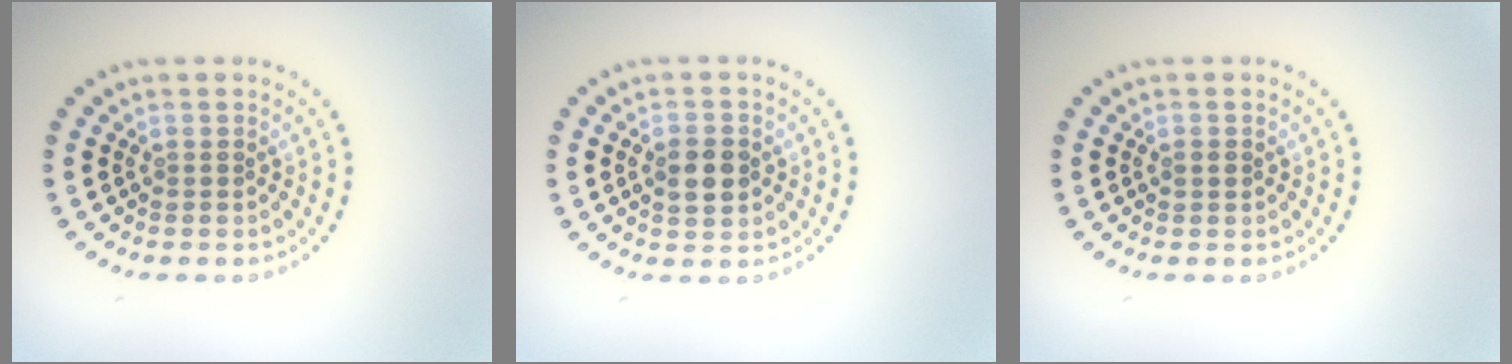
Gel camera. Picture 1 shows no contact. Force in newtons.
{"total": 3.0, "press": 3.0, "slide": 0.1}
{"total": 1.0, "press": 1.0, "slide": 0.1}